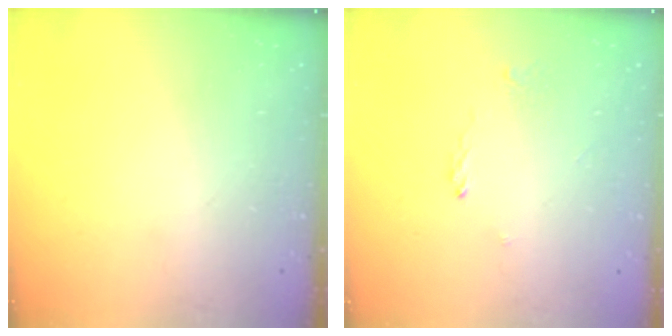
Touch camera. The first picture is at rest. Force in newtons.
{"total": 1.9, "press": 1.8, "slide": 0.5}